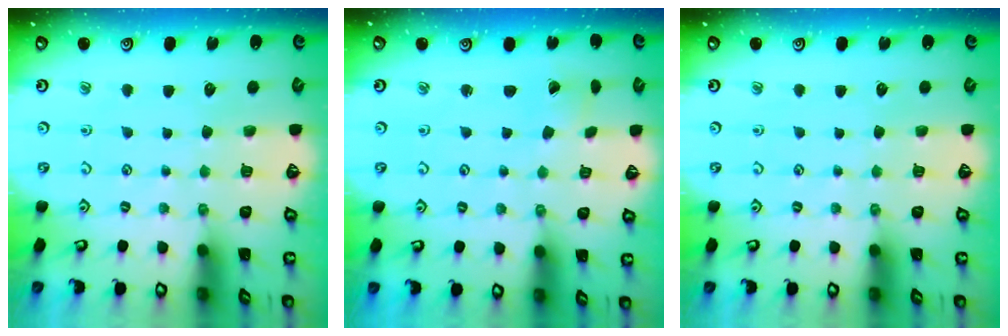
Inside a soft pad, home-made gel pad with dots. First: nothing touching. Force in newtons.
{"total": 1.0, "press": 1.0, "slide": 0.0}
{"total": 0.0}